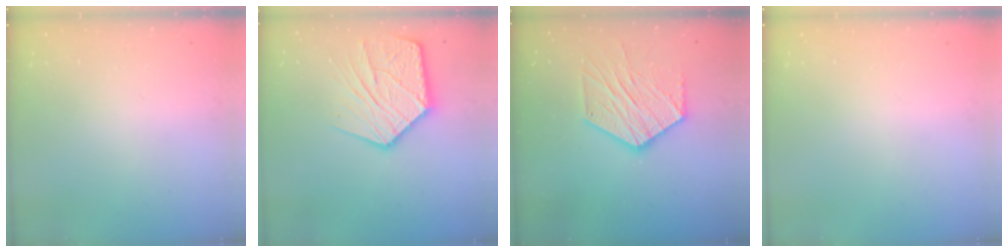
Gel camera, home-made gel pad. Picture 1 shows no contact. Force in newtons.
{"total": 18.7, "press": 18.7, "slide": 1.7}
{"total": 14.7, "press": 14.6, "slide": 1.2}
{"total": 0.0}